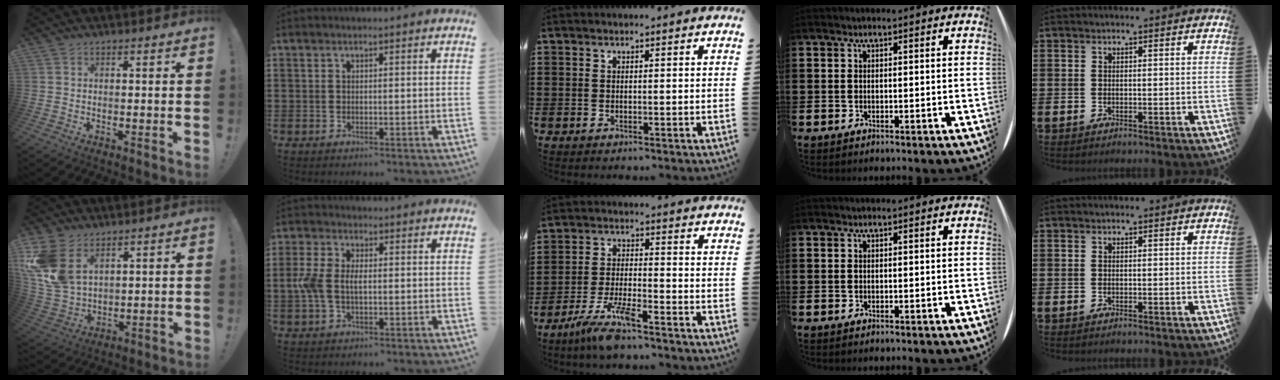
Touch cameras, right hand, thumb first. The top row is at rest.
{"thumb": {"total": 13.3, "force": [5.9, 8.9, 7.9], "torque": [-0.165, -0.034, 0.119]}, "index": {"total": 4.9, "force": [-0.4, 2.6, 4.1], "torque": [-0.107, -0.003, -0.016]}, "middle": {"total": 7.3, "force": [-5.4, 0.7, 4.8], "torque": [-0.107, -0.014, -0.105]}}